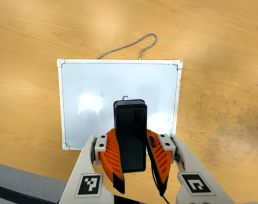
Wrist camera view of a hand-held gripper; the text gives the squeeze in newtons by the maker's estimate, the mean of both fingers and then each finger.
{"total": 7.2, "left": 6.6, "right": 7.8}